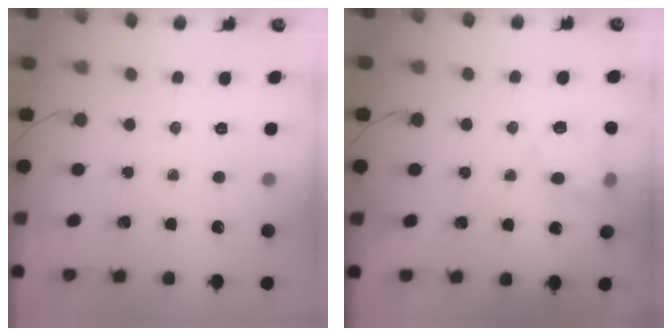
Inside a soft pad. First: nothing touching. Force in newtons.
{"total": 10.1, "press": 10.1, "slide": 0.8}